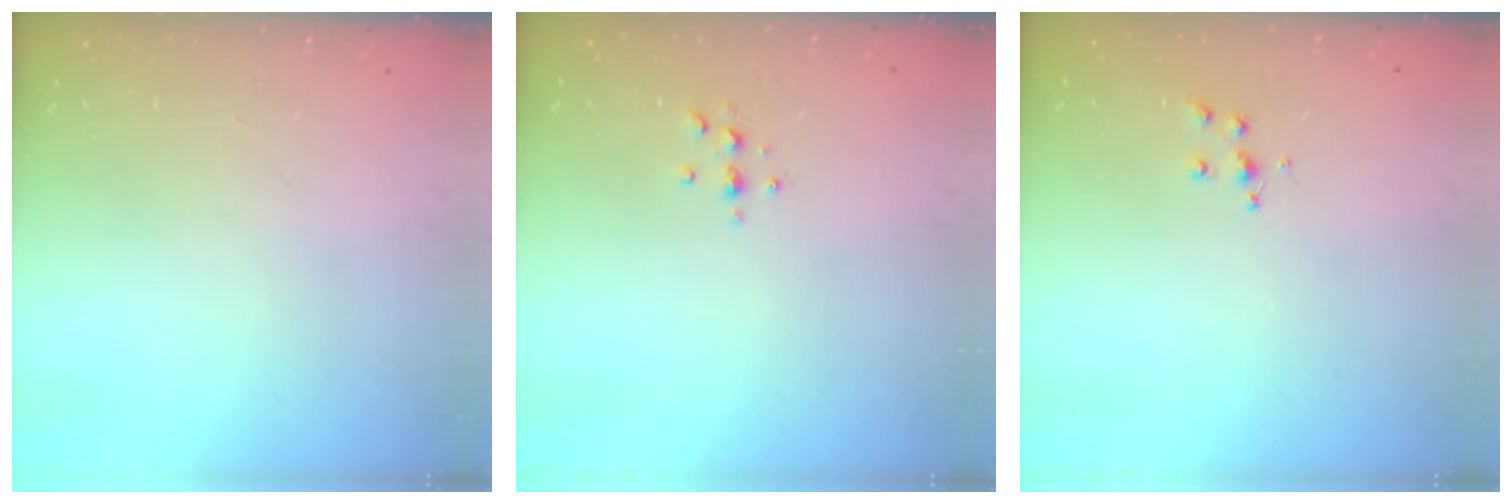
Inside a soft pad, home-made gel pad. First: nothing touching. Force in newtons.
{"total": 3.1, "press": 3.1, "slide": 0.5}
{"total": 6.1, "press": 6.1, "slide": 0.5}